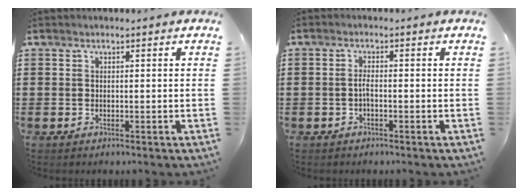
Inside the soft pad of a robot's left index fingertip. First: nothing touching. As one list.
[{"total": 1.6, "force": [-0.6, 0.3, 1.4], "torque": [-0.030, 0.002, -0.011]}]